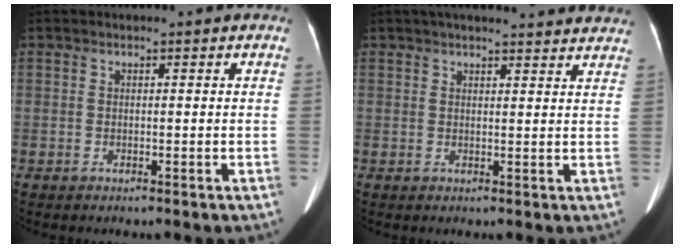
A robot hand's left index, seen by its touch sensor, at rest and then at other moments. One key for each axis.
{"total": 18.5, "fx": 16.9, "fy": 2.7, "fz": 6.9, "tx": -0.088, "ty": 0.035, "tz": 0.206}